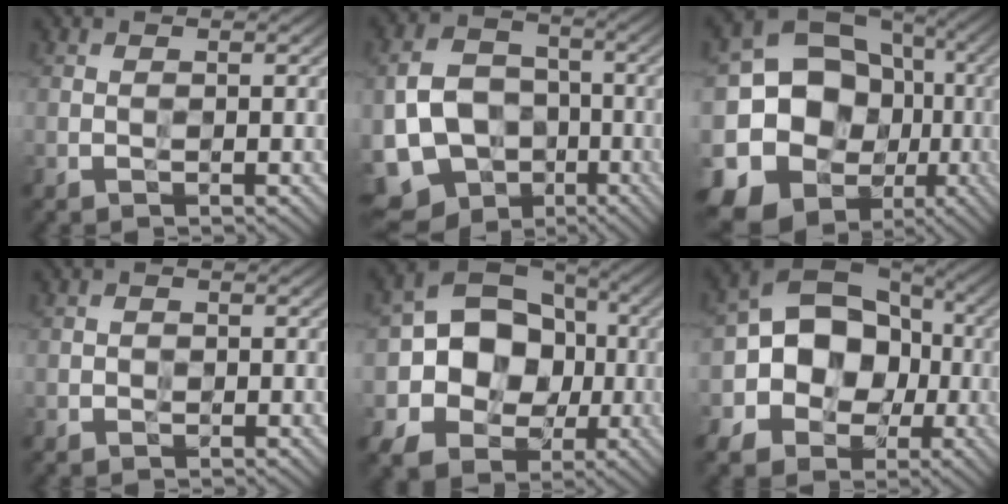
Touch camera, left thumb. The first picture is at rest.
{"total": 12.6, "force": [-4.2, 9.8, 6.7], "torque": [-0.161, -0.033, -0.085]}
{"total": 18.8, "force": [-4.3, 16.4, 8.1], "torque": [-0.164, -0.031, -0.081]}
{"total": 0.6, "force": [-0.2, 0.6, 0.1], "torque": [0.003, -0.003, -0.006]}
{"total": 13.0, "force": [-1.2, 10.7, 7.3], "torque": [-0.141, -0.006, -0.040]}
{"total": 12.5, "force": [-1.9, 10.1, 7.1], "torque": [-0.112, -0.008, -0.065]}